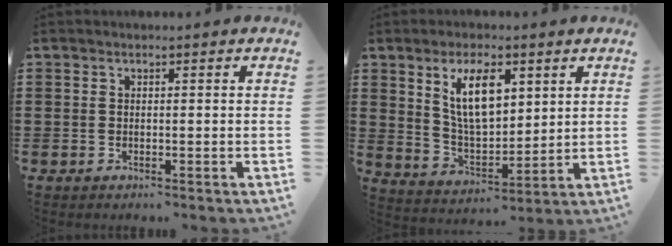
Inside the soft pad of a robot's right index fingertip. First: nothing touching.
{"total": 9.3, "force": [3.9, 4.2, 7.3], "torque": [-0.148, 0.010, 0.068]}